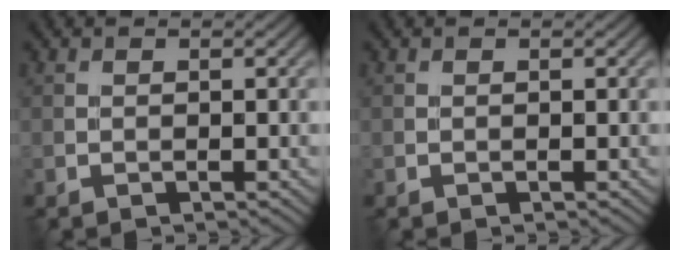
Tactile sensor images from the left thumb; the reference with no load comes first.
{"total": 0.0}